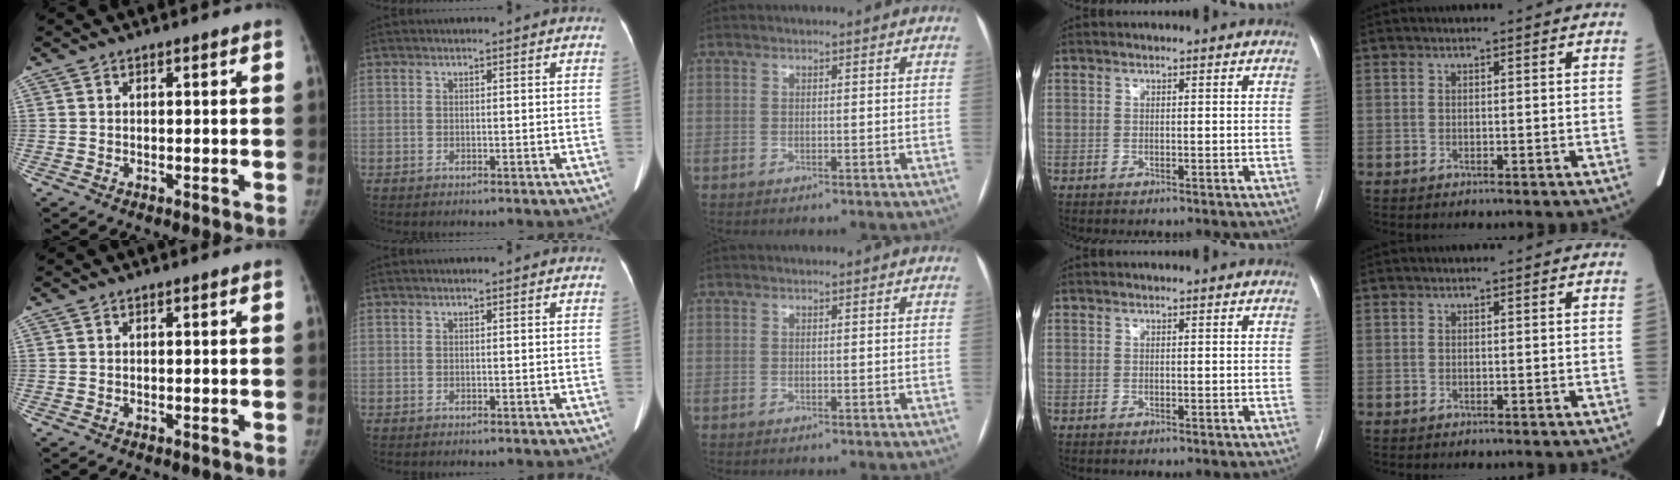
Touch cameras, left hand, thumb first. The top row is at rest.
{}